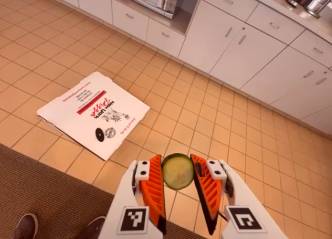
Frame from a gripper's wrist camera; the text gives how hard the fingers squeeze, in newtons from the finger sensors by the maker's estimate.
{"total": 7.8, "left": 7.6, "right": 8.0}